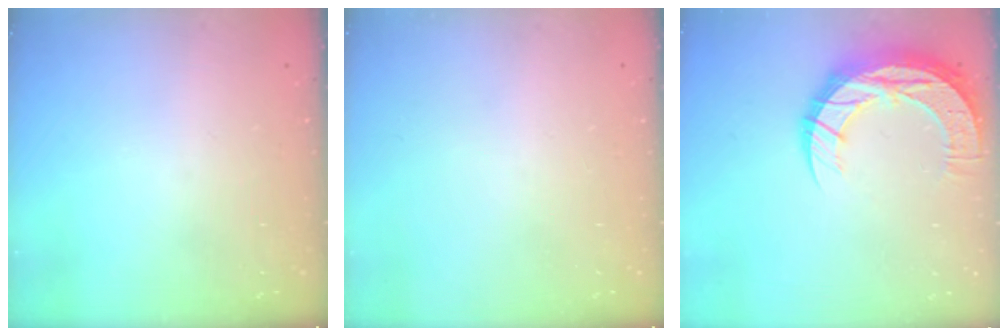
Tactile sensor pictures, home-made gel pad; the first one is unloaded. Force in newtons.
{"total": 0.0}
{"total": 15.8, "press": 15.7, "slide": 1.1}